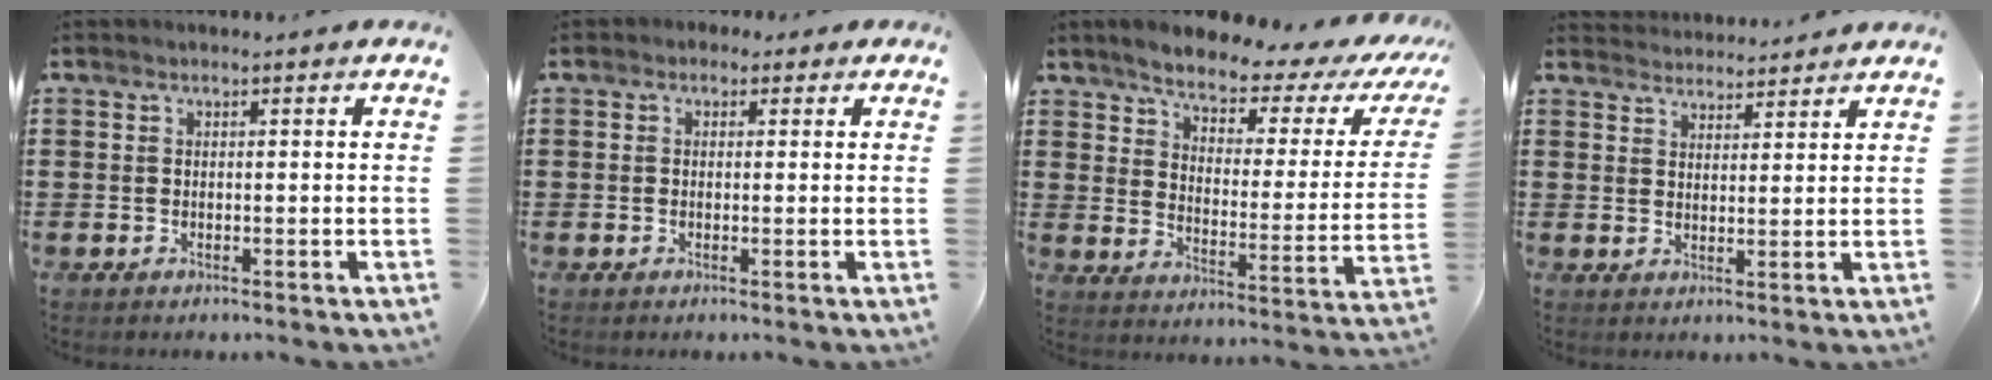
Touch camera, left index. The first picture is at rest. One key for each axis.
{"total": 1.2, "fx": 0.0, "fy": 1.1, "fz": 0.4, "tx": -0.012, "ty": 0.006, "tz": -0.001}
{"total": 4.5, "fx": 3.9, "fy": 1.0, "fz": 1.9, "tx": -0.064, "ty": -0.030, "tz": 0.059}
{"total": 3.1, "fx": 3.0, "fy": 0.3, "fz": -0.2, "tx": -0.005, "ty": -0.010, "tz": 0.057}